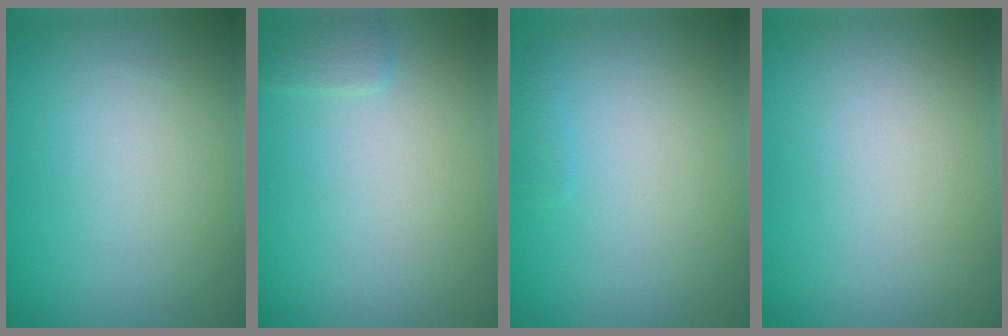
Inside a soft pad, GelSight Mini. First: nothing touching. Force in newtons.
{"total": 0.9, "press": 0.9, "slide": 0.1}
{"total": 0.6, "press": 0.6, "slide": 0.0}
{"total": 0.0}